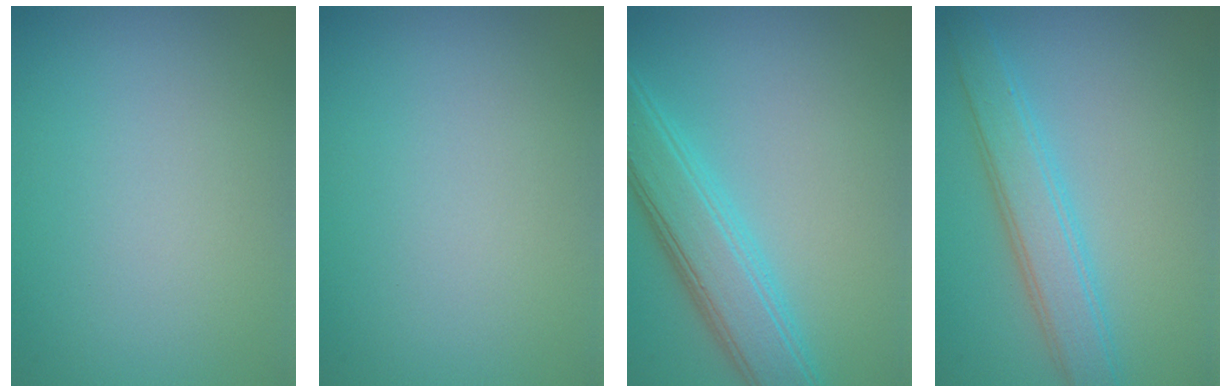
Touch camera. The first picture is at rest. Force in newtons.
{"total": 0.0}
{"total": 5.4, "press": 5.4, "slide": 0.1}
{"total": 4.1, "press": 4.1, "slide": 0.2}